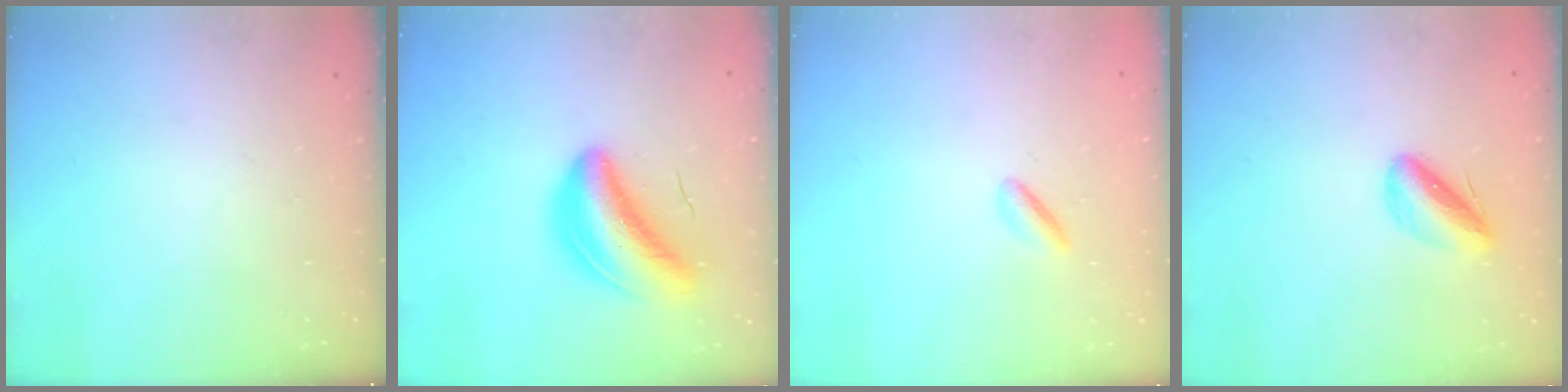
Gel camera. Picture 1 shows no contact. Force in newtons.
{"total": 9.8, "press": 9.3, "slide": 2.9}
{"total": 1.6, "press": 1.3, "slide": 0.8}
{"total": 6.2, "press": 5.9, "slide": 1.8}